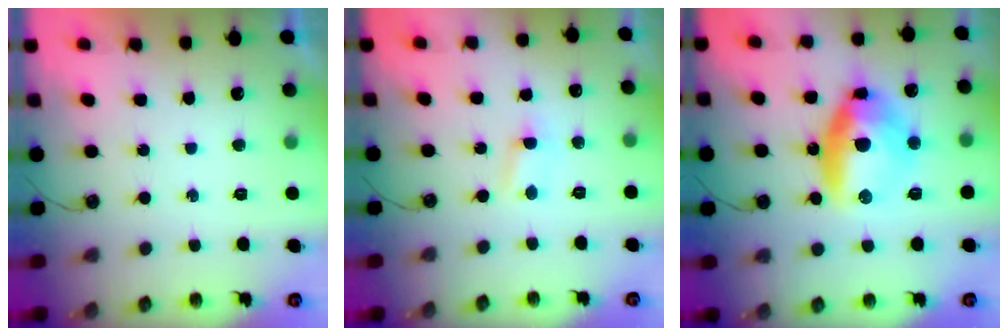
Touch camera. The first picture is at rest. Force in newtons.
{"total": 1.9, "press": 1.8, "slide": 0.3}
{"total": 14.1, "press": 13.9, "slide": 1.9}